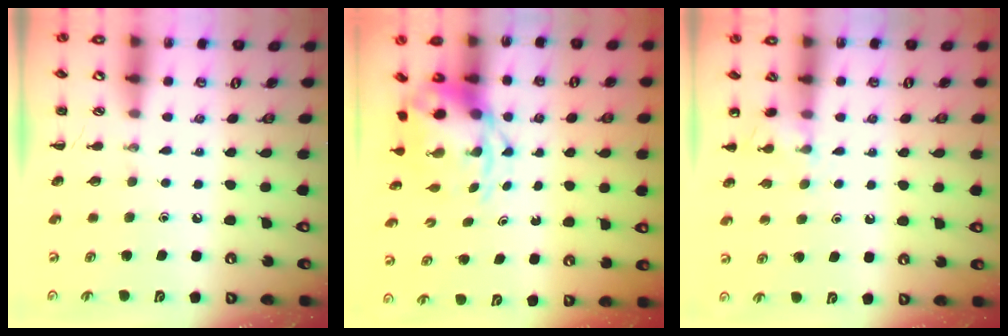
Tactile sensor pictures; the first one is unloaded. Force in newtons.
{"total": 4.5, "press": 4.4, "slide": 0.8}
{"total": 5.8, "press": 5.5, "slide": 1.9}